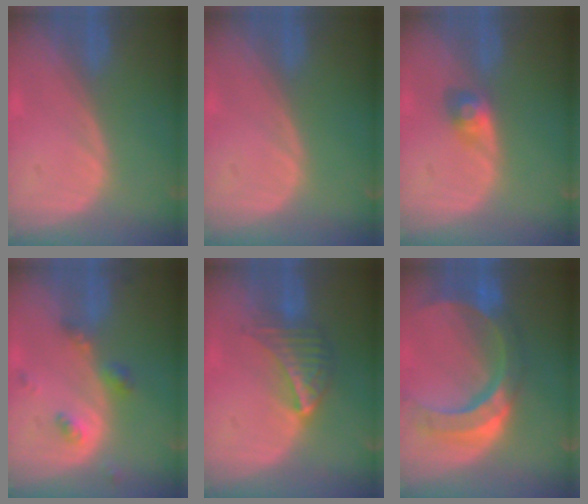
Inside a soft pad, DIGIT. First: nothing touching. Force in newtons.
{"total": 0.0}
{"total": 2.9, "press": 2.7, "slide": 1.1}
{"total": 4.5, "press": 4.2, "slide": 1.7}
{"total": 7.0, "press": 6.2, "slide": 3.2}
{"total": 11.3, "press": 9.5, "slide": 6.1}